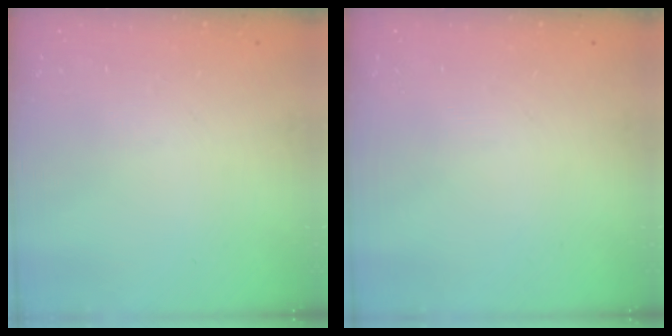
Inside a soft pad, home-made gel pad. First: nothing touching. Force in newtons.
{"total": 0.0}